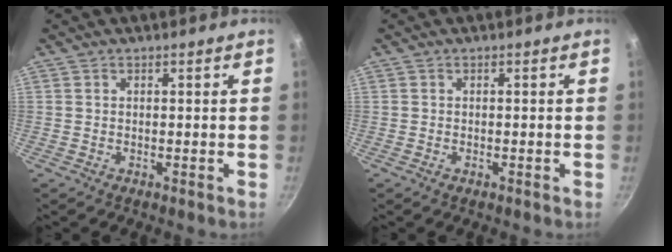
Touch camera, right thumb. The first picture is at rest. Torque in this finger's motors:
{"motor_torque": [-0.25, 0.07, -0.42, 0.00, 0.02]}